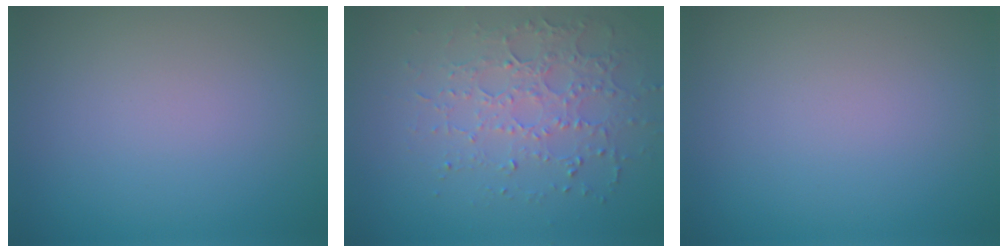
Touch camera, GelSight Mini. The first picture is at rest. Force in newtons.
{"total": 3.5, "press": 3.3, "slide": 1.2}
{"total": 0.0}